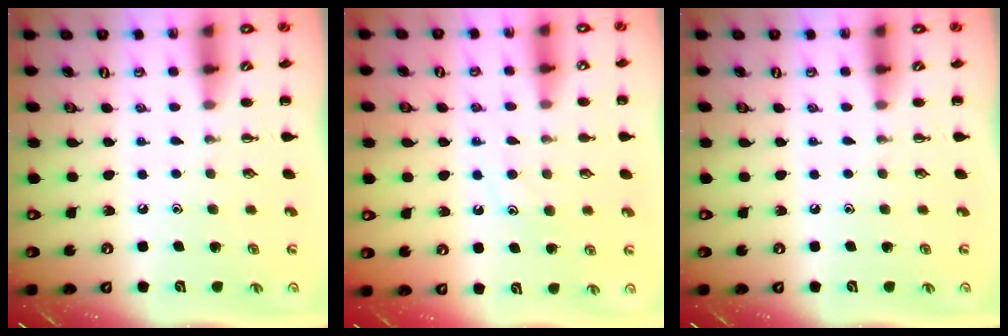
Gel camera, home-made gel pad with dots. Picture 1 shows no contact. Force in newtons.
{"total": 10.5, "press": 10.4, "slide": 1.1}
{"total": 0.0}